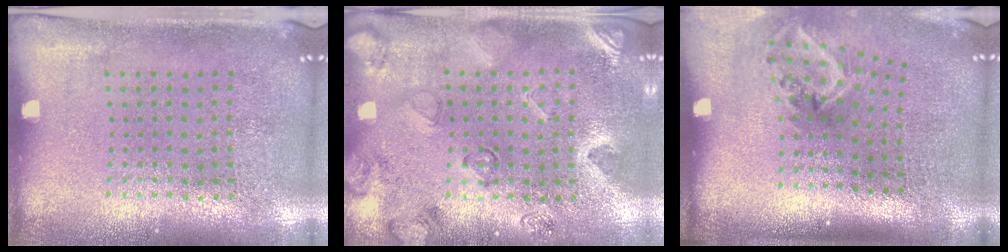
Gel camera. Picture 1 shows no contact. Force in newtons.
{"total": 2.3, "press": 1.8, "slide": 1.4}
{"total": 2.1, "press": 1.3, "slide": 1.7}